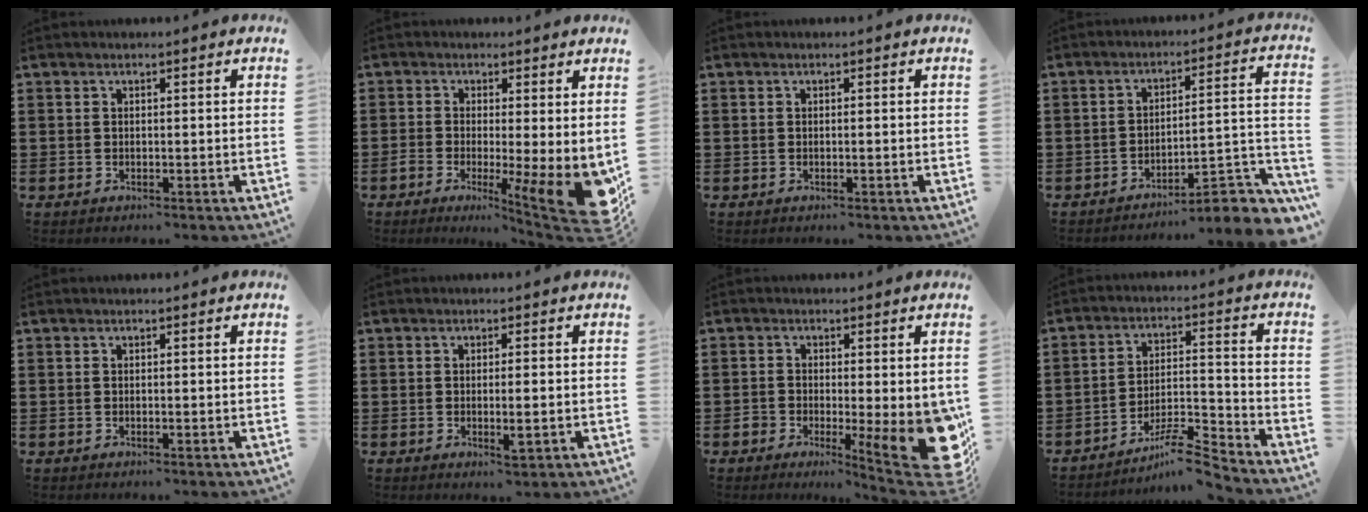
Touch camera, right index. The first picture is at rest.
{"total": 6.9, "force": [-1.8, 2.0, 6.4], "torque": [-0.074, -0.019, -0.025]}
{"total": 0.0}
{"total": 6.6, "force": [-5.0, 1.4, 4.1], "torque": [-0.054, -0.009, -0.095]}
{"total": 0.0}
{"total": 2.7, "force": [-0.7, 0.5, 2.6], "torque": [-0.043, -0.002, -0.012]}
{"total": 9.6, "force": [-3.4, 3.4, 8.4], "torque": [-0.119, -0.009, -0.052]}
{"total": 7.9, "force": [-6.9, 0.9, 3.8], "torque": [-0.062, 0.012, -0.130]}